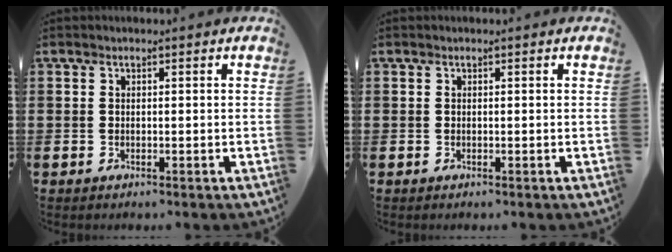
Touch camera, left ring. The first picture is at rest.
{"total": 0.0}